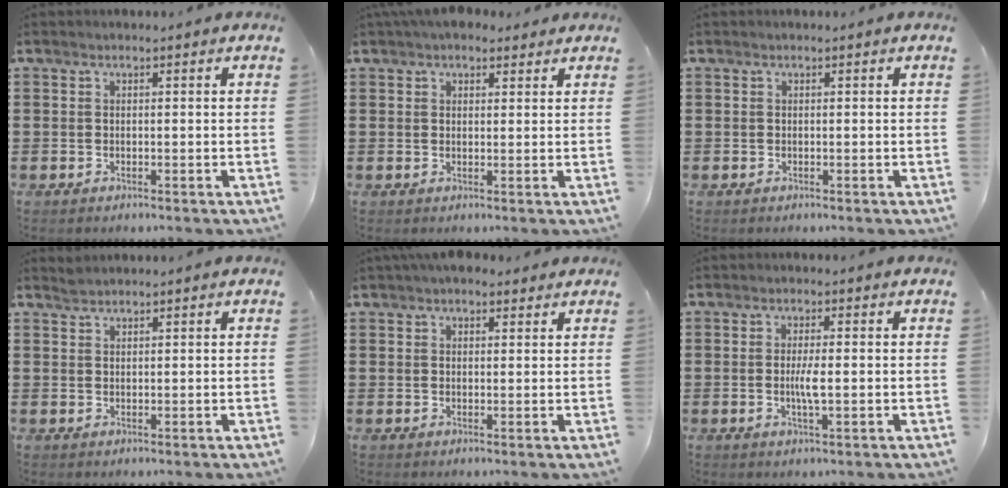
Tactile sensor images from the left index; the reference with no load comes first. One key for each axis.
{"total": 3.3, "fx": 2.7, "fy": 1.4, "fz": 1.2, "tx": -0.031, "ty": 0.003, "tz": 0.051}
{"total": 0.0}
{"total": 1.1, "fx": 1.1, "fy": 0.1, "fz": 0.1, "tx": -0.004, "ty": -0.001, "tz": 0.022}
{"total": 2.8, "fx": 2.2, "fy": 1.3, "fz": 1.0, "tx": -0.026, "ty": 0.005, "tz": 0.041}
{"total": 3.1, "fx": -0.3, "fy": 0.4, "fz": 3.1, "tx": -0.064, "ty": -0.005, "tz": -0.009}